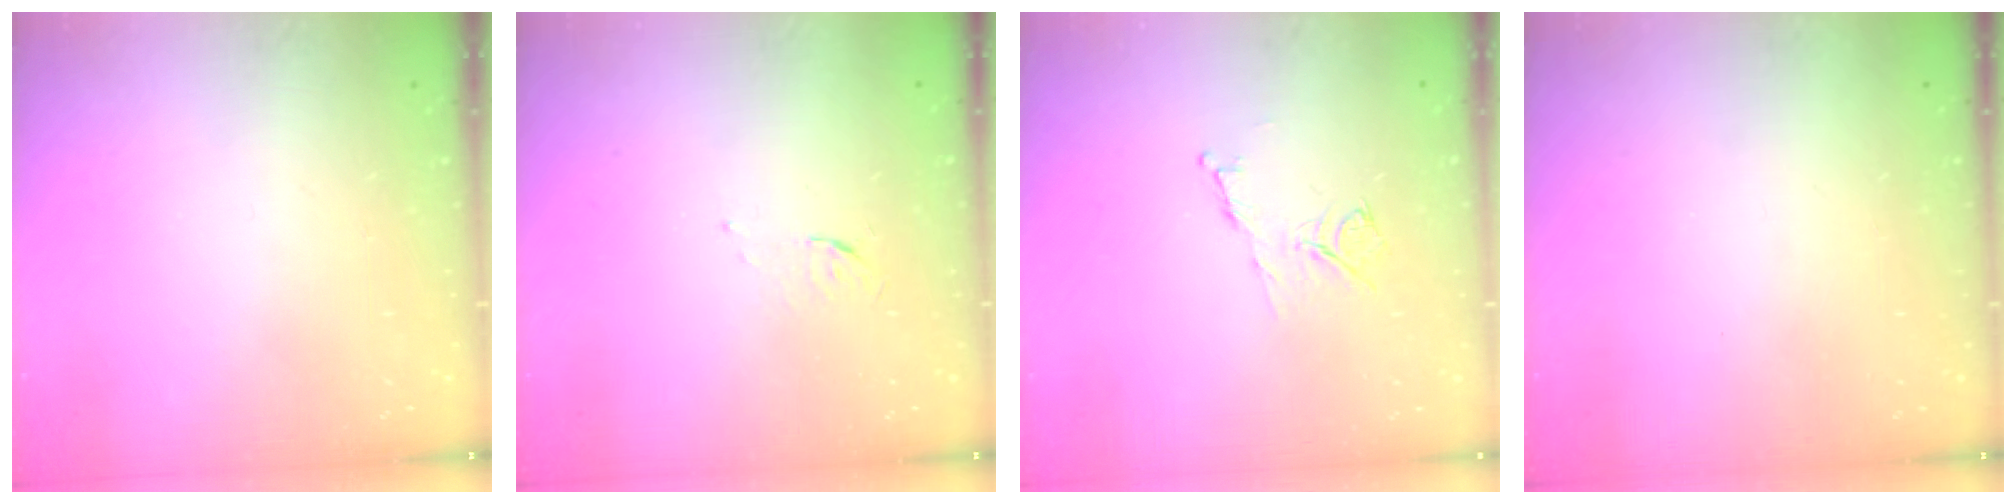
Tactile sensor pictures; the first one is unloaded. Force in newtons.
{"total": 3.7, "press": 3.6, "slide": 0.5}
{"total": 7.2, "press": 7.1, "slide": 0.8}
{"total": 1.5, "press": 1.5, "slide": 0.1}